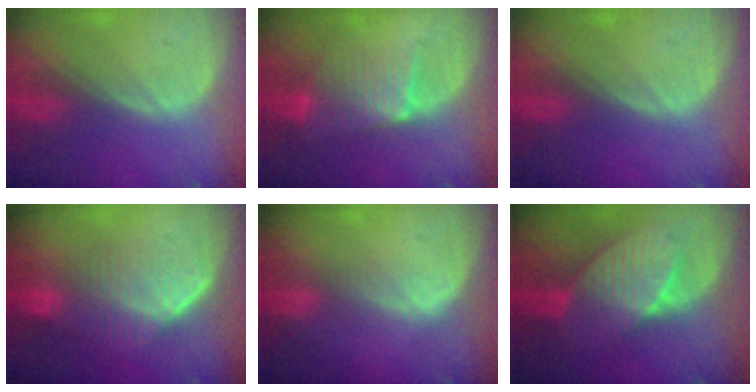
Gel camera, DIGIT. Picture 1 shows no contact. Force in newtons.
{"total": 6.4, "press": 6.1, "slide": 2.2}
{"total": 0.0}
{"total": 7.3, "press": 7.0, "slide": 2.0}
{"total": 2.5, "press": 2.0, "slide": 1.6}
{"total": 7.9, "press": 7.9, "slide": 0.1}